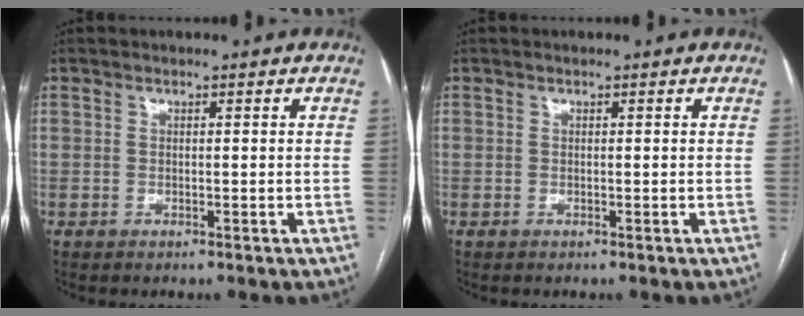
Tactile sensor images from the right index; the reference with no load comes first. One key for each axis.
{"total": 0.0}